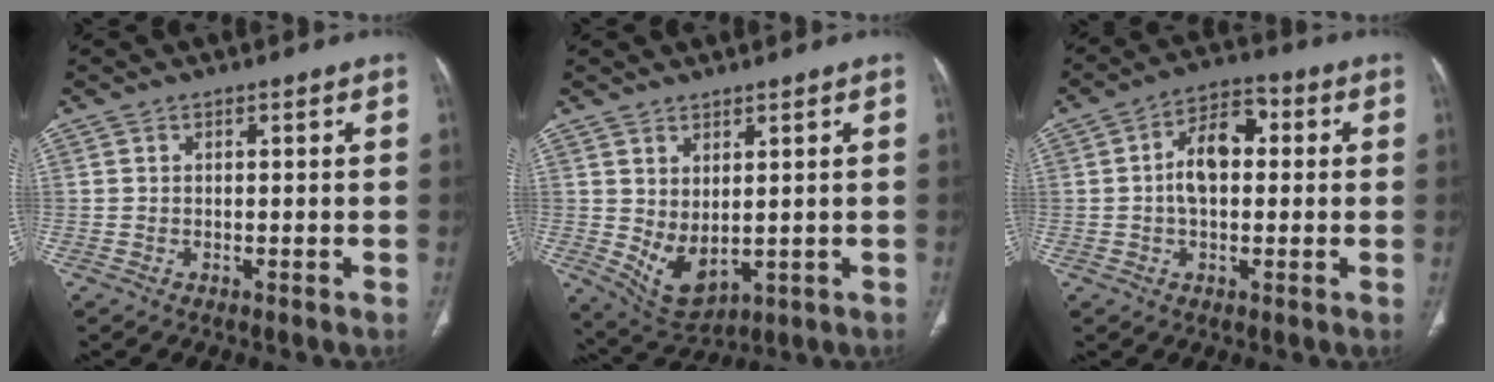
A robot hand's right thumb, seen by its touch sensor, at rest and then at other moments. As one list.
[{"total": 7.4, "force": [0.4, 4.0, 6.2], "torque": [-0.101, -0.015, 0.035]}, {"total": 9.1, "force": [0.7, 5.4, 7.3], "torque": [-0.116, 0.024, 0.003]}]